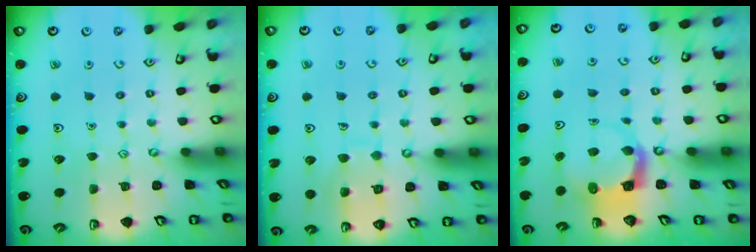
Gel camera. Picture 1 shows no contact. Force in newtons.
{"total": 9.1, "press": 9.1, "slide": 0.7}
{"total": 4.0, "press": 3.9, "slide": 0.3}